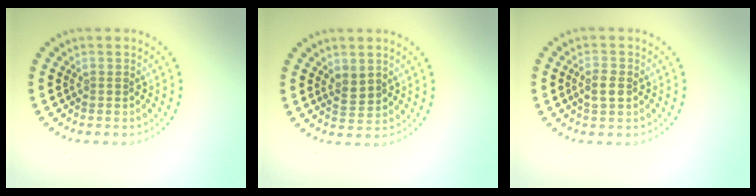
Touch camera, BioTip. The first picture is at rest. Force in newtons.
{"total": 1.8, "press": 1.6, "slide": 0.7}
{"total": 1.7, "press": 1.7, "slide": 0.2}